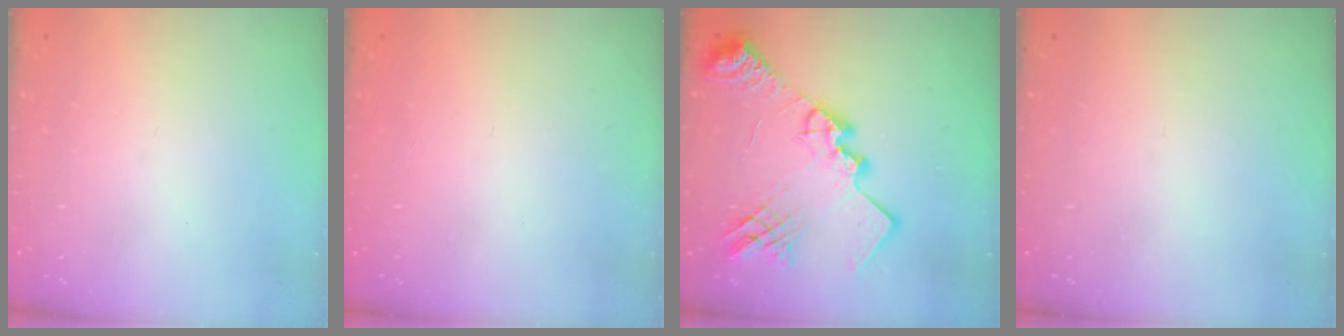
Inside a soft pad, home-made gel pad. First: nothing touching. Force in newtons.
{"total": 1.5, "press": 1.3, "slide": 0.9}
{"total": 23.6, "press": 23.5, "slide": 1.9}
{"total": 0.0}